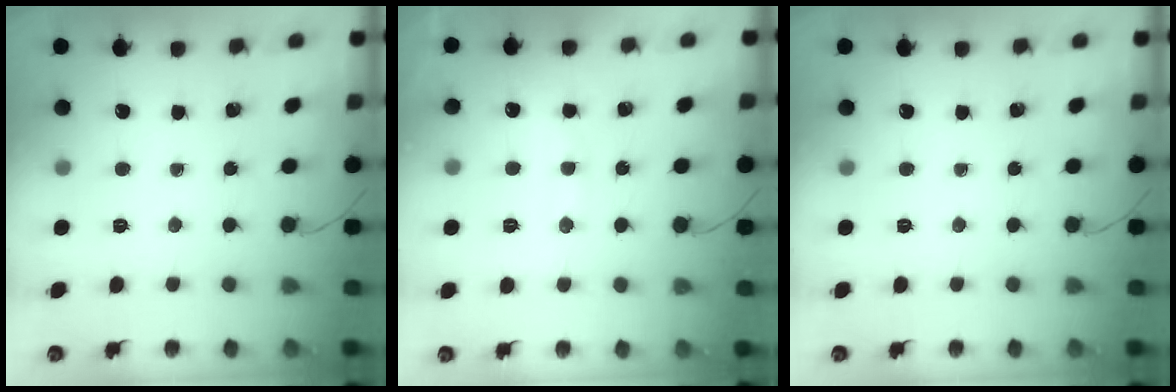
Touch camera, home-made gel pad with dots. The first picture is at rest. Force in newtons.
{"total": 8.8, "press": 8.8, "slide": 1.0}
{"total": 0.0}